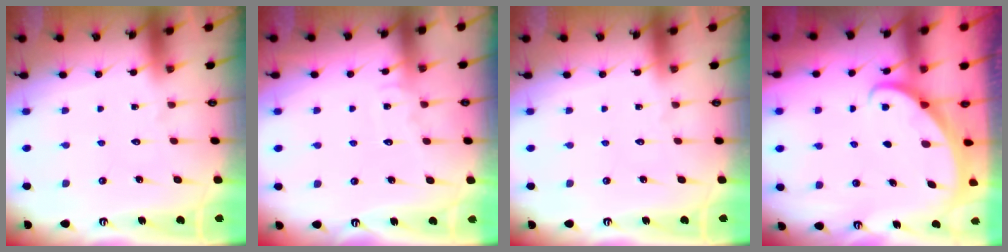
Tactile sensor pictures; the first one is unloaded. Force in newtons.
{"total": 6.7, "press": 6.7, "slide": 0.7}
{"total": 0.0}
{"total": 1.2, "press": 1.2, "slide": 0.0}